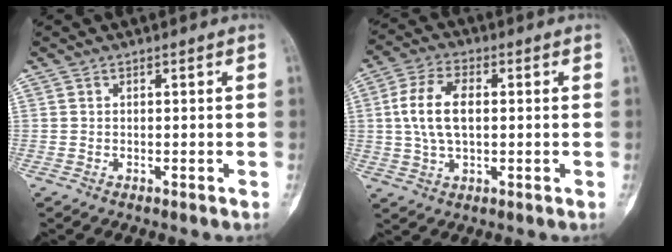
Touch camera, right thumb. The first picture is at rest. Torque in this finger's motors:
{"motor_torque": [1.19, 1.34, 1.03, -0.29, 0.31]}